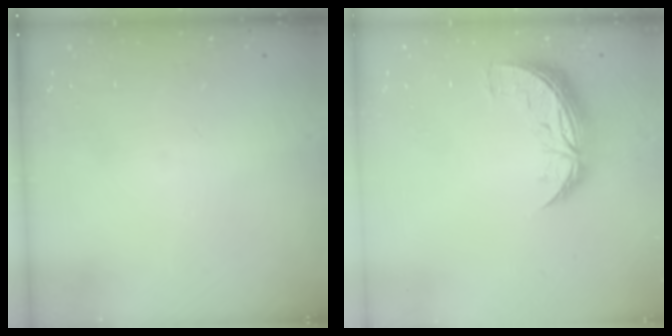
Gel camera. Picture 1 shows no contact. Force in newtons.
{"total": 9.3, "press": 9.3, "slide": 0.5}